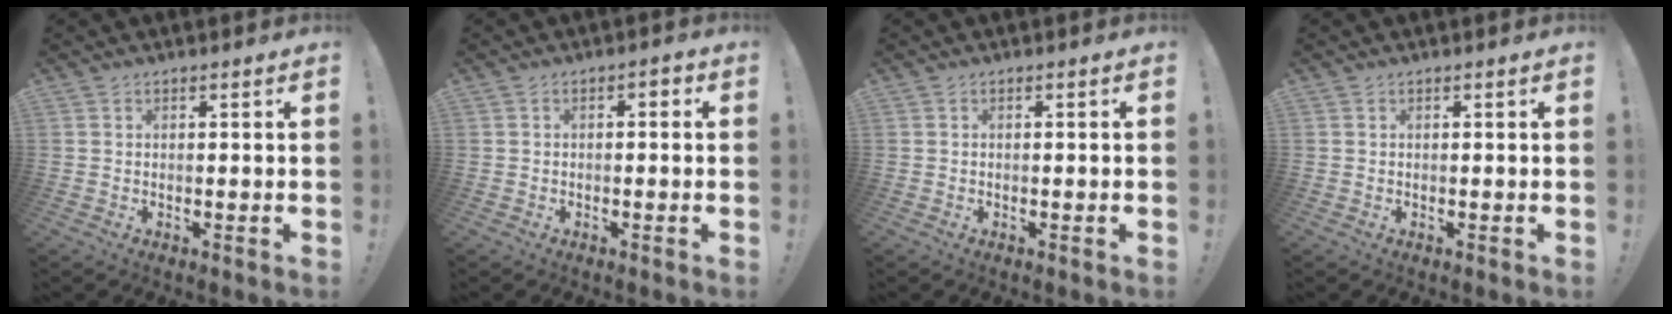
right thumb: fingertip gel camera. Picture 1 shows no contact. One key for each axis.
{"total": 1.8, "fx": -1.1, "fy": 0.9, "fz": 1.0, "tx": -0.008, "ty": 0.007, "tz": -0.023}
{"total": 0.0}
{"total": 0.0}